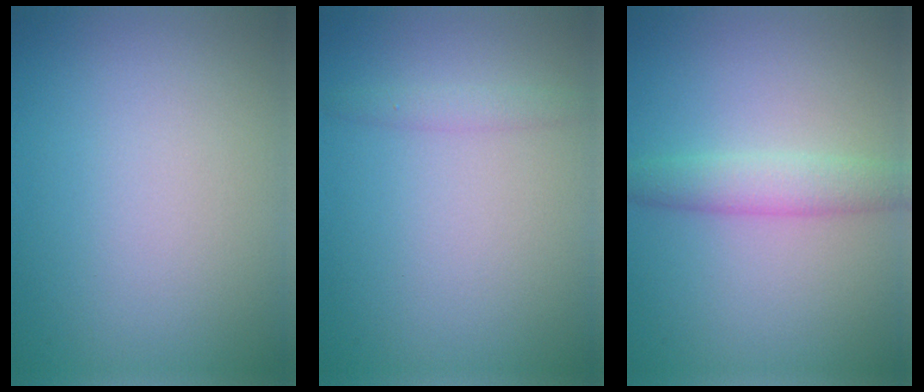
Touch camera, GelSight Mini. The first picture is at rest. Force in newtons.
{"total": 1.1, "press": 1.0, "slide": 0.1}
{"total": 2.9, "press": 2.9, "slide": 0.1}